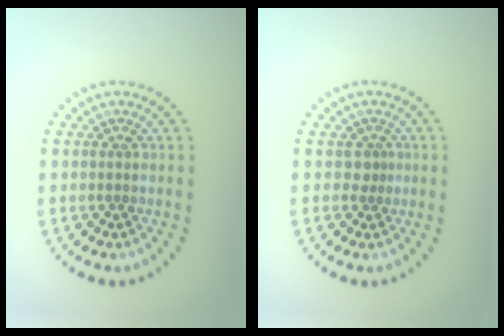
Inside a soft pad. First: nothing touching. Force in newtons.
{"total": 0.9, "press": 0.5, "slide": 0.8}